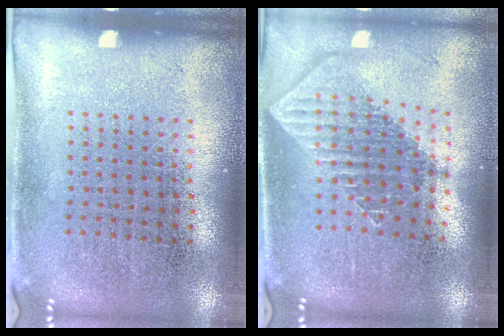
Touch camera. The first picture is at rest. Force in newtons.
{"total": 1.8, "press": 1.5, "slide": 1.1}